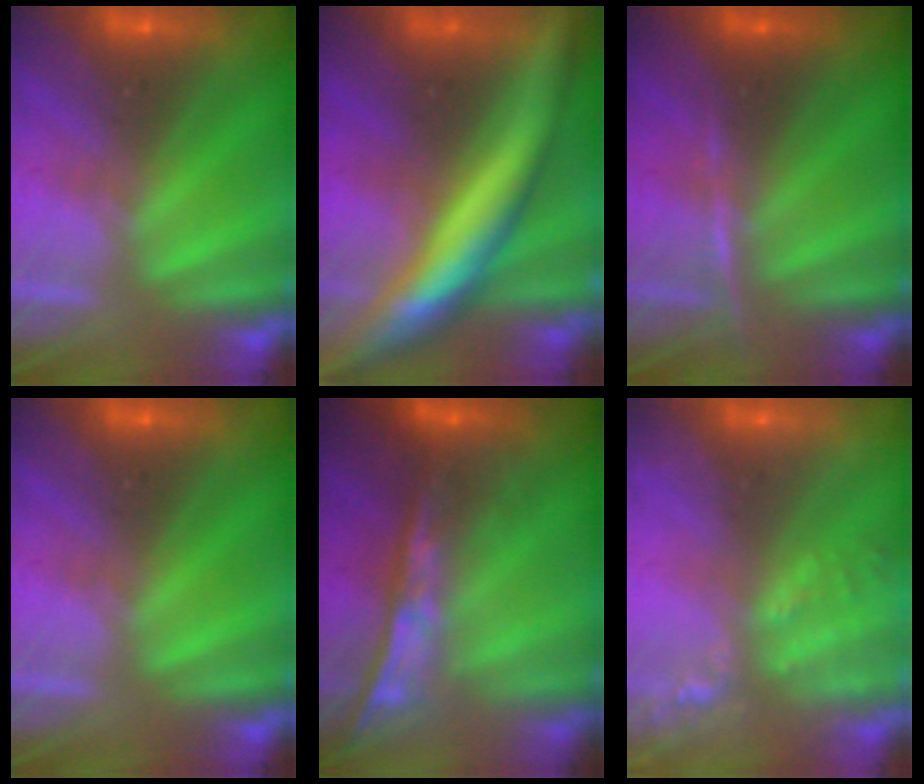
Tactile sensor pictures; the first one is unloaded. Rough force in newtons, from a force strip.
{"total": 8.7}
{"total": 2.9}
{"total": 0.0}
{"total": 7.3}
{"total": 6.4}